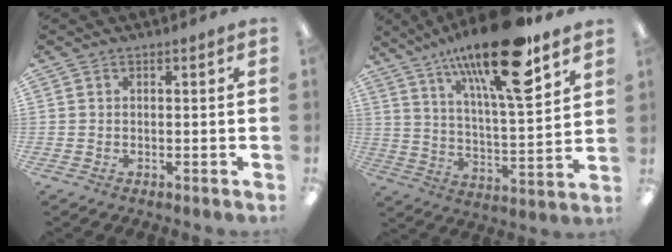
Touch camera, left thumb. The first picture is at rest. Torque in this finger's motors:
{"motor_torque": [1.23, 0.31, 1.68, -1.09, 0.50]}